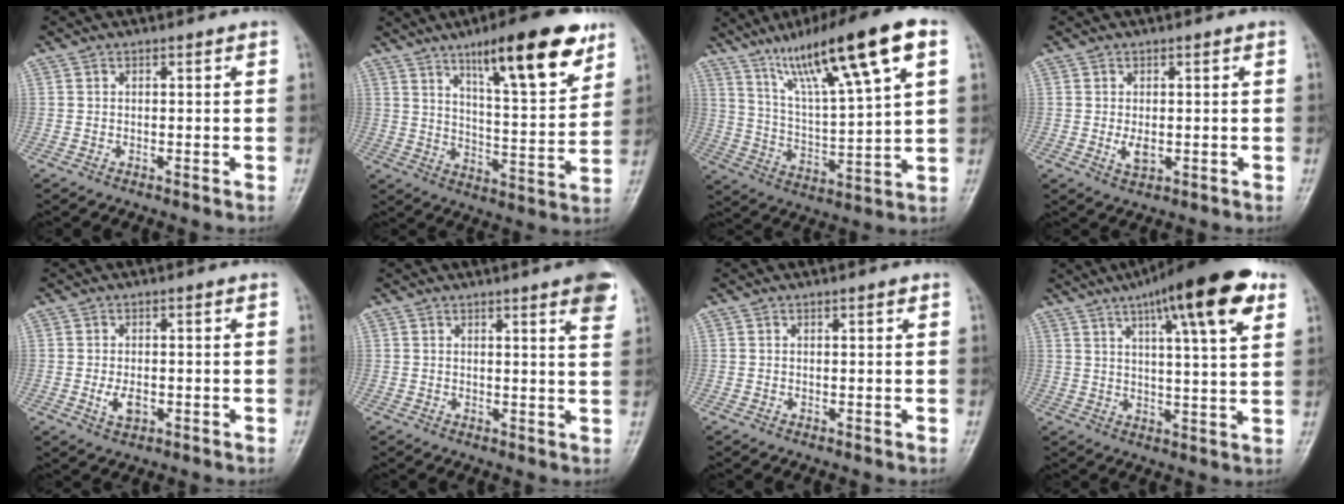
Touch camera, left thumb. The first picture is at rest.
{"total": 18.5, "force": [11.2, 4.5, 14.0], "torque": [-0.183, -0.055, 0.177]}
{"total": 20.4, "force": [10.8, 3.1, 17.0], "torque": [-0.273, -0.017, 0.192]}
{"total": 2.8, "force": [-0.2, 1.3, 2.5], "torque": [-0.043, -0.005, 0.002]}
{"total": 3.2, "force": [-0.6, 1.7, 2.6], "torque": [-0.046, 0.000, -0.007]}
{"total": 6.5, "force": [4.0, 0.5, 5.1], "torque": [-0.055, -0.013, 0.043]}
{"total": 0.8, "force": [0.4, 0.1, 0.6], "torque": [-0.010, 0.000, 0.006]}
{"total": 17.7, "force": [9.2, 3.7, 14.7], "torque": [-0.204, -0.017, 0.132]}